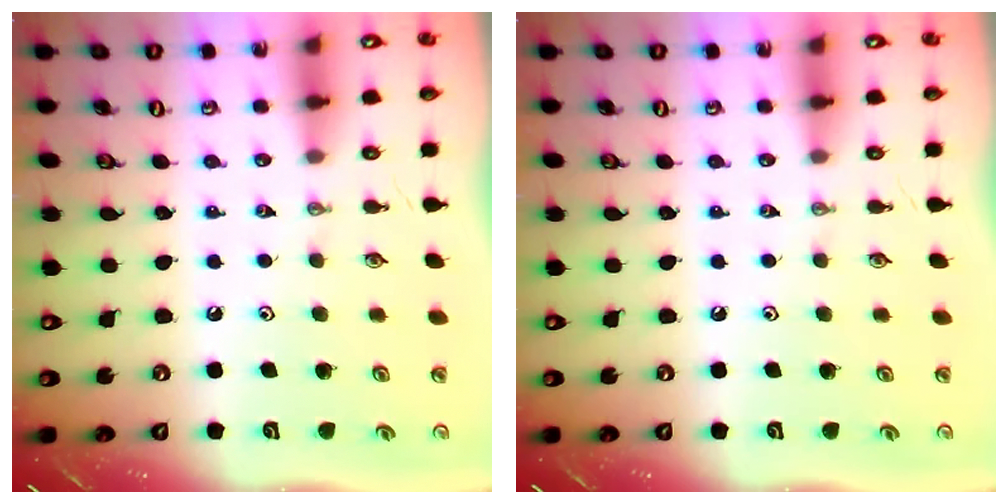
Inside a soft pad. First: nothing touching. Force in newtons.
{"total": 0.0}